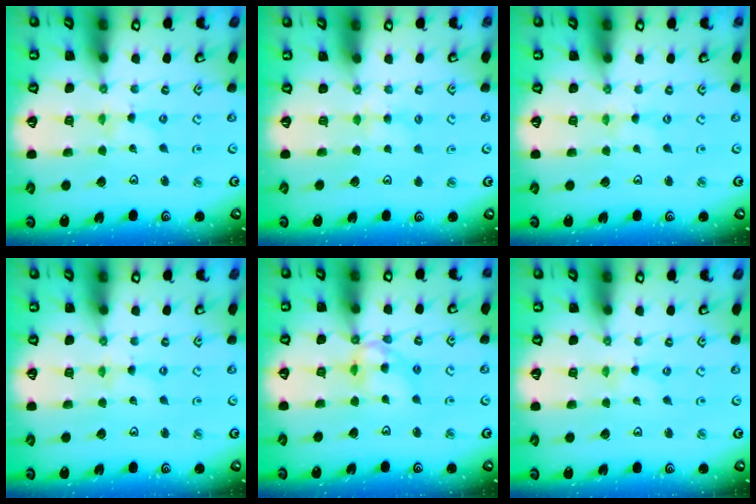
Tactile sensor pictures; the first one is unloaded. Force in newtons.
{"total": 2.4, "press": 2.4, "slide": 0.4}
{"total": 0.0}
{"total": 1.1, "press": 1.1, "slide": 0.3}
{"total": 11.2, "press": 11.1, "slide": 1.2}
{"total": 0.0}